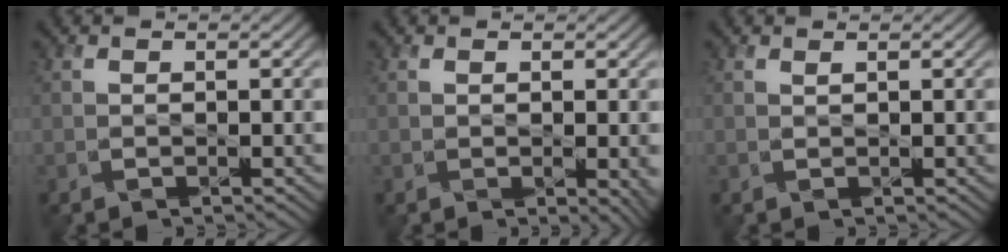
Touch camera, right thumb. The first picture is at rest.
{"total": 2.9, "force": [-0.5, 0.9, 2.7], "torque": [-0.035, -0.008, 0.003]}
{"total": 0.6, "force": [0.5, 0.1, 0.2], "torque": [-0.001, 0.004, 0.008]}